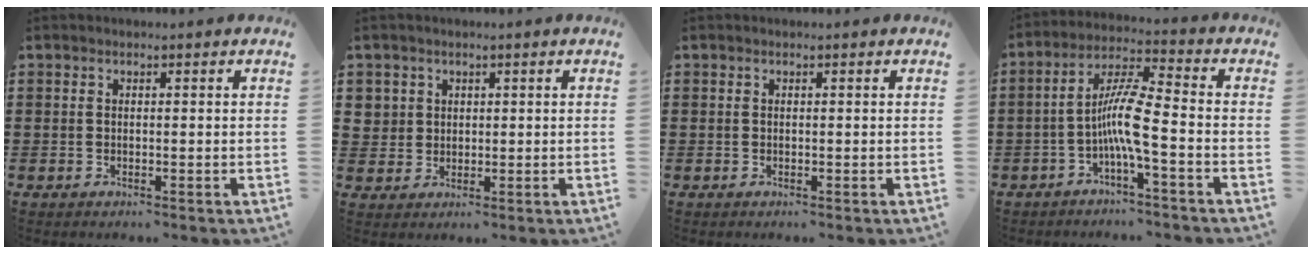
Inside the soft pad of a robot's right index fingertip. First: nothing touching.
{"total": 2.8, "force": [1.0, 2.6, 0.2], "torque": [-0.017, 0.012, 0.019]}
{"total": 0.0}
{"total": 7.8, "force": [-2.7, 1.0, 7.3], "torque": [-0.147, -0.002, -0.055]}